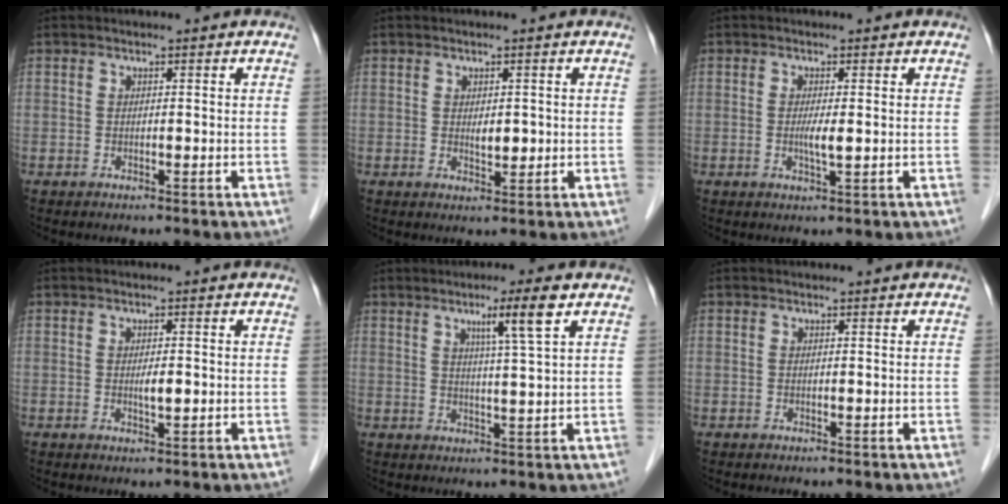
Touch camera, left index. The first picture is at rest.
{"total": 1.8, "force": [0.0, 1.0, 1.6], "torque": [-0.026, -0.006, 0.003]}
{"total": 2.1, "force": [-0.3, 0.1, 2.1], "torque": [-0.044, -0.007, -0.004]}
{"total": 1.7, "force": [-0.3, 0.4, 1.6], "torque": [-0.029, -0.004, -0.004]}
{"total": 5.8, "force": [3.0, -1.0, 4.8], "torque": [-0.083, -0.003, 0.051]}
{"total": 0.0}